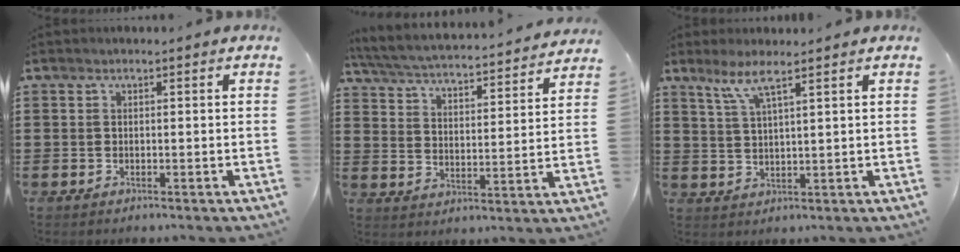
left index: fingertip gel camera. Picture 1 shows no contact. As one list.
[{"total": 4.0, "force": [3.9, -0.2, 1.1], "torque": [-0.044, -0.033, 0.057]}, {"total": 4.6, "force": [3.3, 0.3, 3.2], "torque": [-0.074, -0.002, 0.058]}]